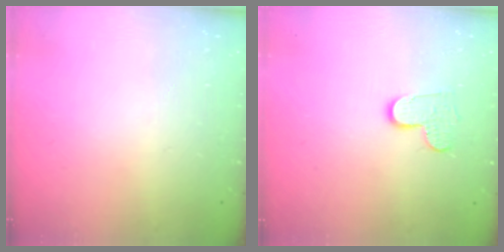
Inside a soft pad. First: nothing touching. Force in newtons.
{"total": 8.3, "press": 8.3, "slide": 0.5}